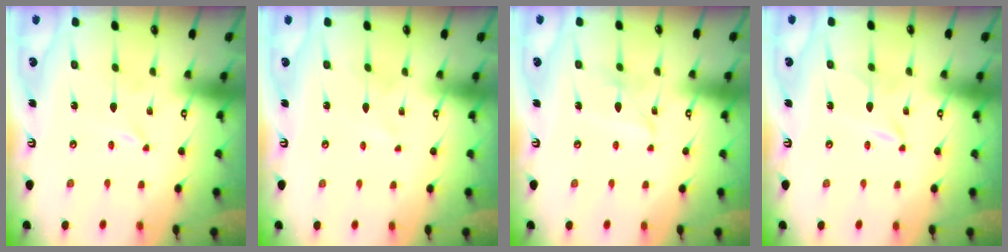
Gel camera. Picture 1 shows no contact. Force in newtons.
{"total": 1.4, "press": 1.4, "slide": 0.1}
{"total": 5.8, "press": 5.7, "slide": 0.5}
{"total": 2.1, "press": 2.1, "slide": 0.4}